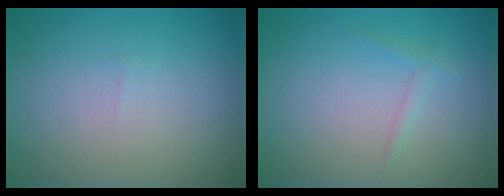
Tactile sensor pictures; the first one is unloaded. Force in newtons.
{"total": 0.9, "press": 0.9, "slide": 0.1}